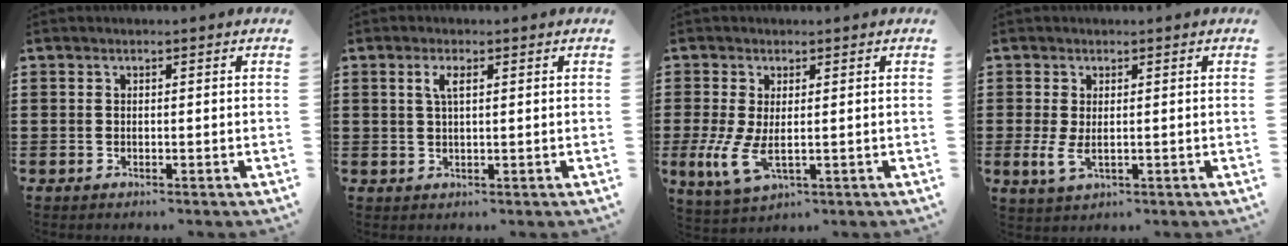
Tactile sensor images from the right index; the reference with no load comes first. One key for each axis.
{"total": 2.4, "fx": 0.8, "fy": 0.7, "fz": 2.1, "tx": -0.044, "ty": 0.005, "tz": 0.012}
{"total": 4.9, "fx": 1.1, "fy": 1.0, "fz": 4.7, "tx": -0.111, "ty": -0.022, "tz": 0.021}
{"total": 2.2, "fx": 1.3, "fy": -0.1, "fz": 1.8, "tx": -0.042, "ty": -0.010, "tz": 0.024}